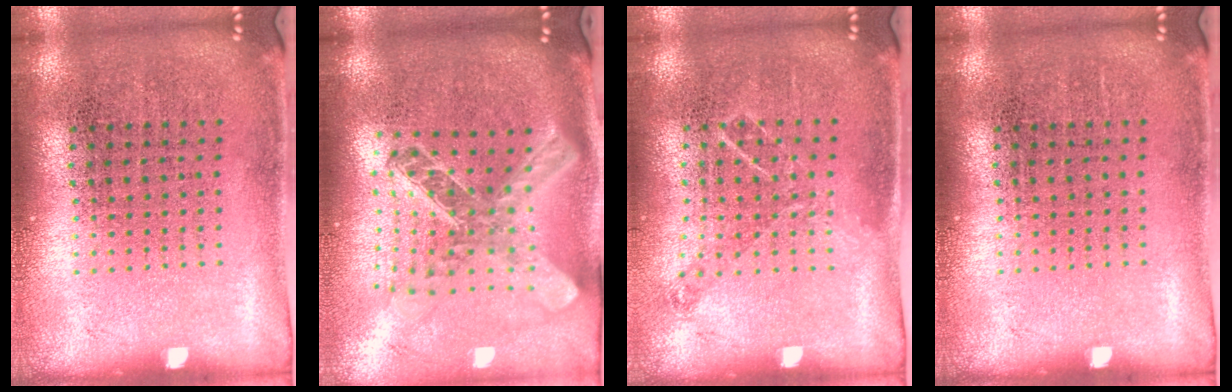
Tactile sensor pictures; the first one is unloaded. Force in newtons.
{"total": 2.5, "press": 2.0, "slide": 1.6}
{"total": 0.9, "press": 0.8, "slide": 0.3}
{"total": 0.0}